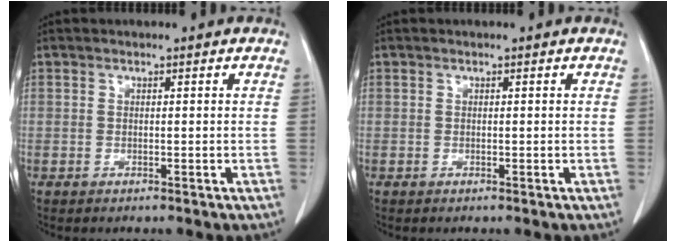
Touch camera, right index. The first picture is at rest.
{"total": 0.0}